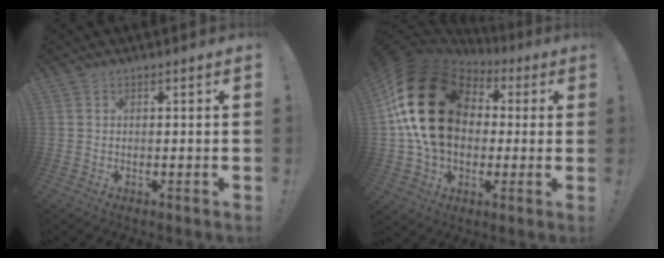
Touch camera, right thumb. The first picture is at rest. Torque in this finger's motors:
{"motor_torque": [2.05, 2.95, 2.11, -0.65, 0.96]}